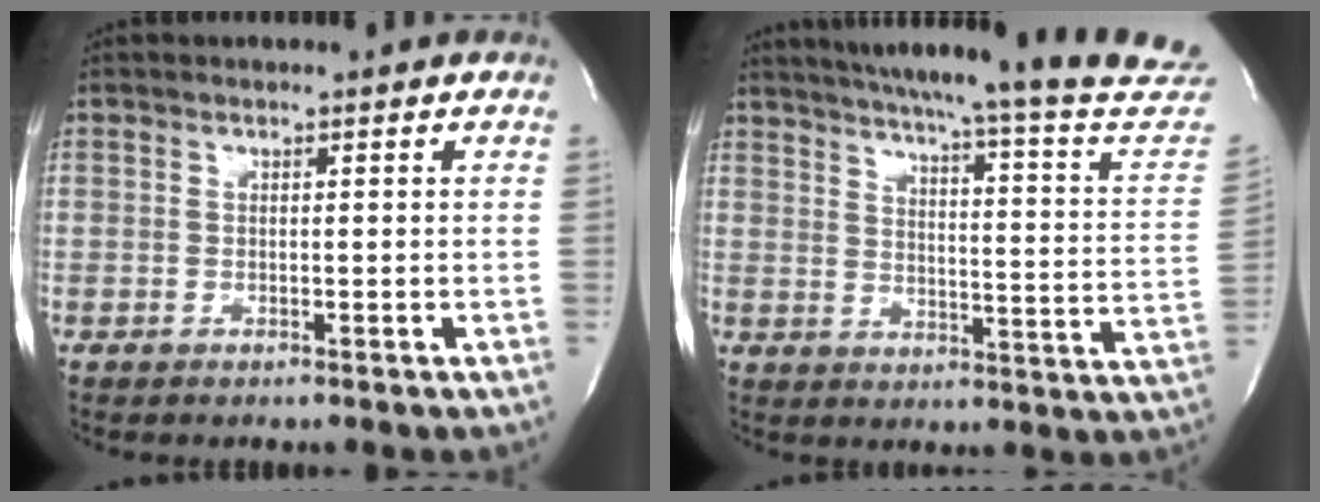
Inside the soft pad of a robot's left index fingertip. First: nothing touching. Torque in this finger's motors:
{"motor_torque": [0.04, -0.06, 0.27, 0.05]}